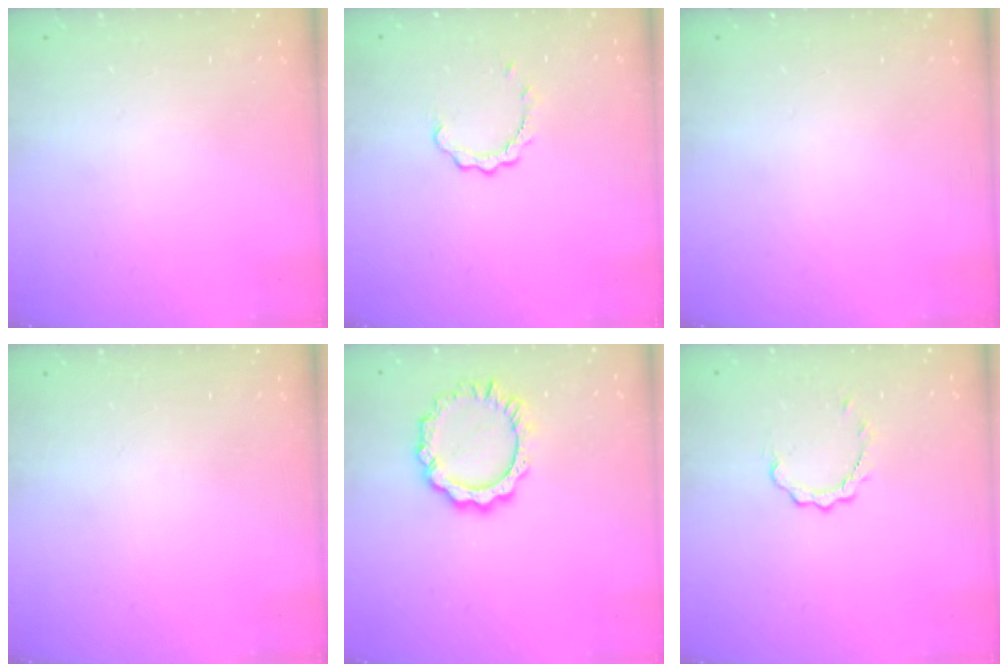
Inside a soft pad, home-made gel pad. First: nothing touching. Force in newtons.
{"total": 2.9, "press": 2.9, "slide": 0.4}
{"total": 0.0}
{"total": 0.0}
{"total": 9.4, "press": 9.3, "slide": 0.9}
{"total": 2.6, "press": 2.5, "slide": 0.3}